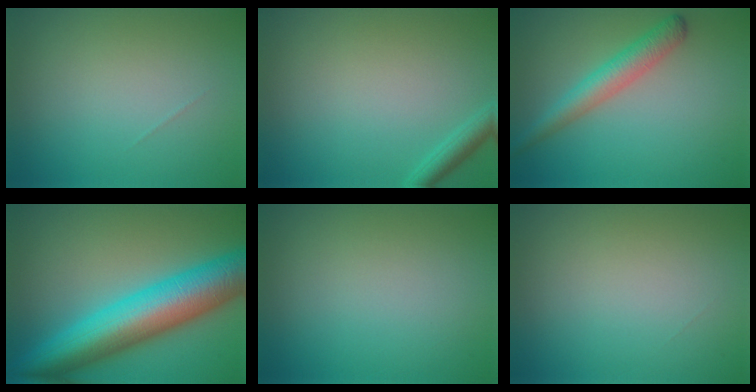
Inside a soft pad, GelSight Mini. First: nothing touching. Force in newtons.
{"total": 1.7, "press": 1.7, "slide": 0.1}
{"total": 3.5, "press": 3.5, "slide": 0.1}
{"total": 11.8, "press": 11.8, "slide": 0.1}
{"total": 0.0}
{"total": 0.0}